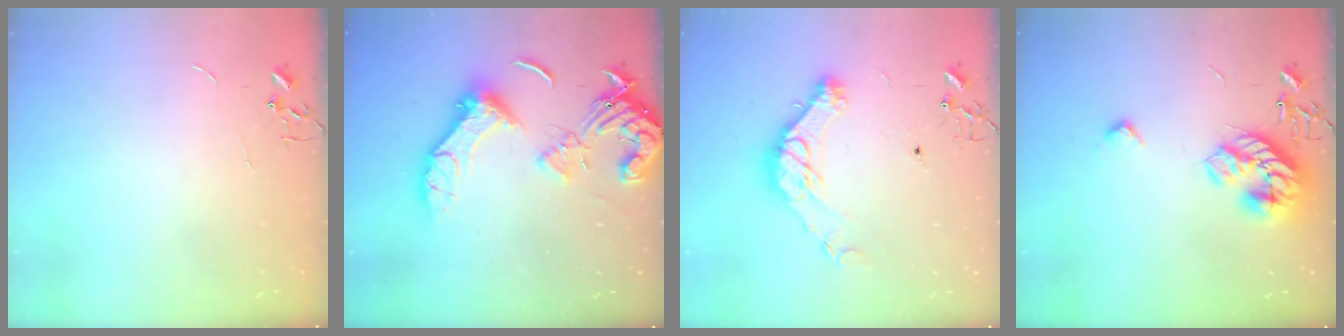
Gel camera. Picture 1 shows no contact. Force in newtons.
{"total": 17.6, "press": 17.6, "slide": 1.5}
{"total": 14.5, "press": 14.5, "slide": 1.1}
{"total": 16.7, "press": 16.7, "slide": 0.6}